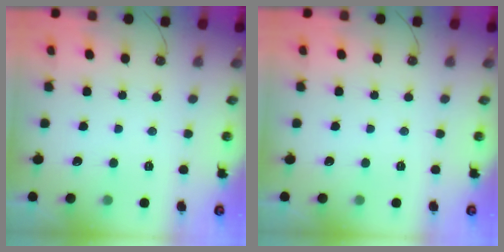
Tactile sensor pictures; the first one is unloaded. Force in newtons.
{"total": 0.0}